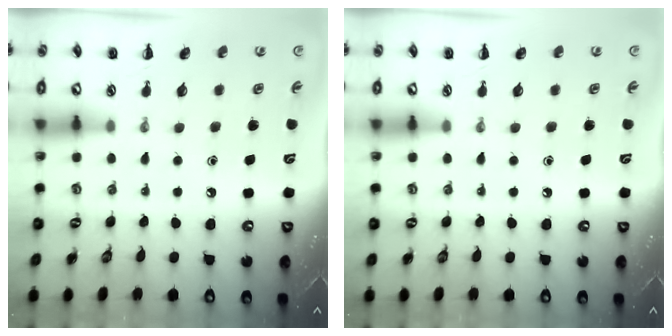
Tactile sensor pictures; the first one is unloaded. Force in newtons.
{"total": 0.0}